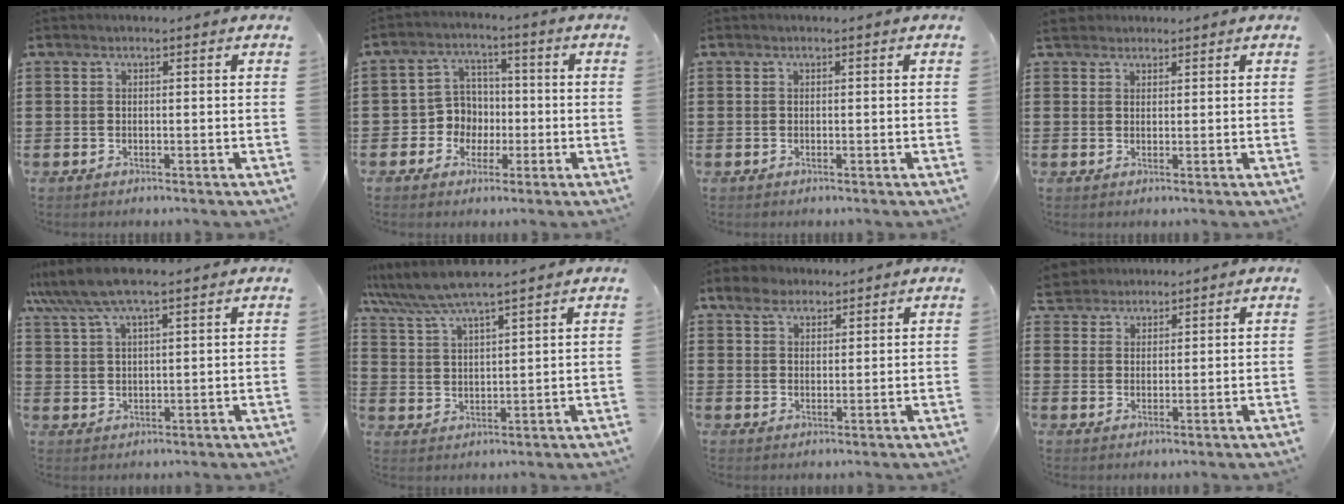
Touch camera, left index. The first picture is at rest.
{"total": 5.8, "force": [-1.2, 5.5, 1.4], "torque": [-0.053, 0.014, -0.026]}
{"total": 0.0}
{"total": 2.2, "force": [1.9, 1.0, 0.3], "torque": [-0.012, 0.007, 0.038]}
{"total": 6.9, "force": [5.4, 1.2, 4.1], "torque": [-0.094, -0.008, 0.099]}
{"total": 5.9, "force": [5.3, 0.0, 2.7], "torque": [-0.072, -0.022, 0.092]}
{"total": 4.1, "force": [2.9, 2.4, 1.5], "torque": [-0.034, 0.008, 0.053]}
{"total": 2.9, "force": [2.6, 1.2, -0.4], "torque": [-0.006, 0.001, 0.051]}